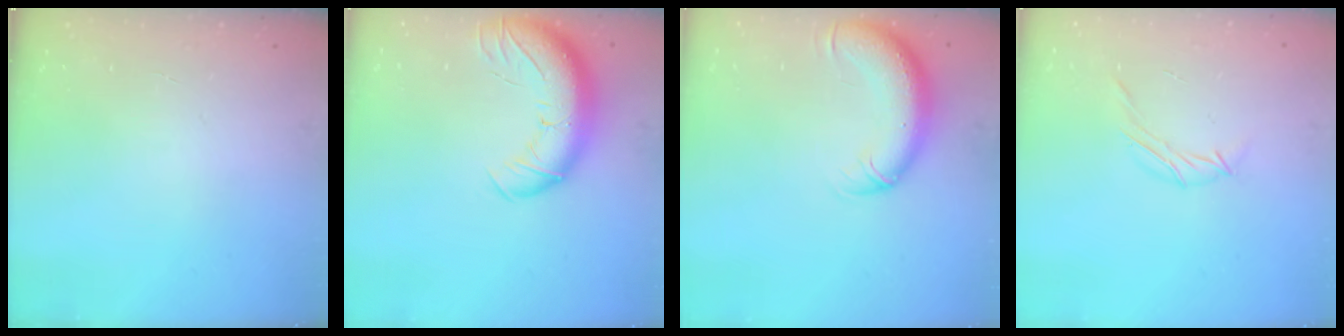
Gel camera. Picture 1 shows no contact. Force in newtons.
{"total": 15.2, "press": 14.7, "slide": 3.6}
{"total": 11.2, "press": 10.8, "slide": 2.9}
{"total": 5.5, "press": 5.4, "slide": 1.2}